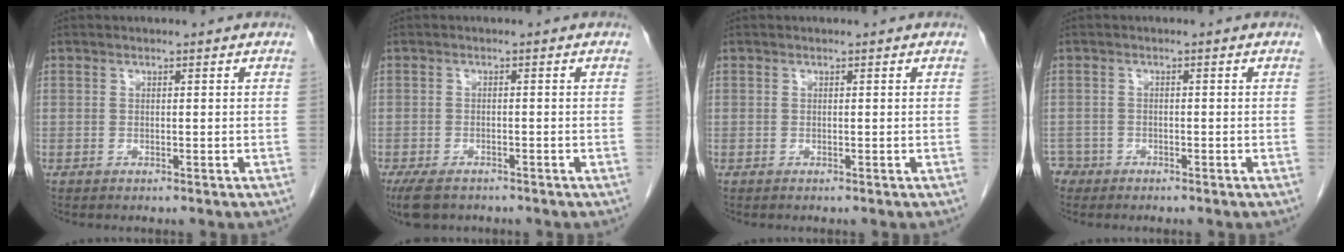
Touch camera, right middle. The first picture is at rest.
{"total": 5.1, "force": [-3.8, 2.2, 2.5], "torque": [-0.048, -0.009, -0.061]}
{"total": 0.0}
{"total": 2.0, "force": [-1.6, 1.2, -0.4], "torque": [0.004, 0.005, -0.031]}